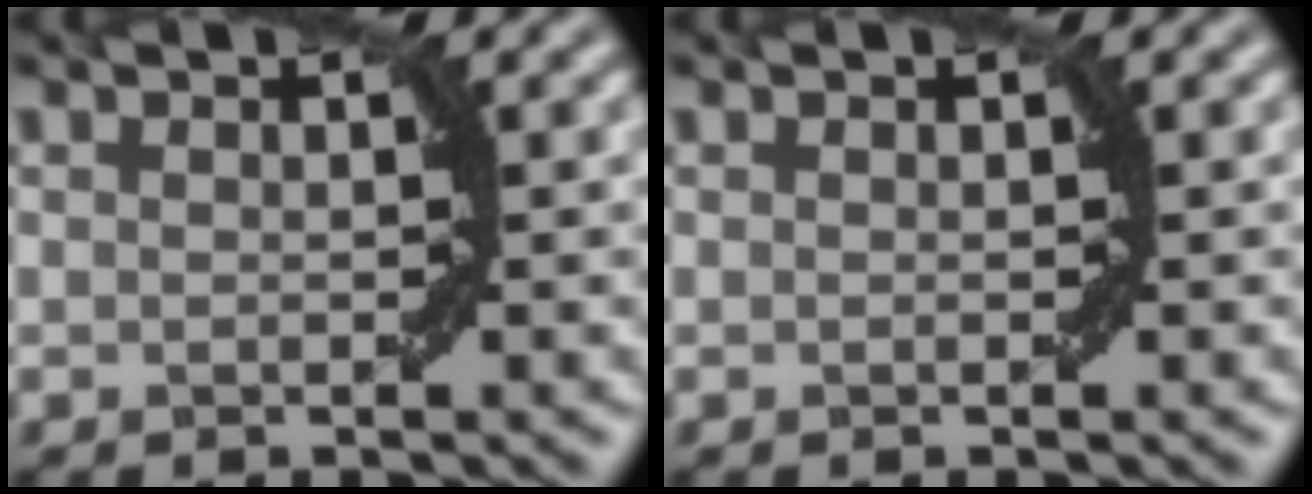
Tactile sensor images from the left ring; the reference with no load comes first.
{"total": 0.0}